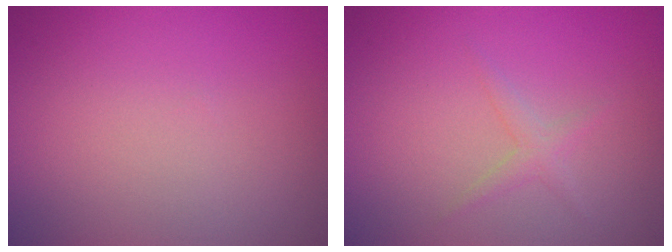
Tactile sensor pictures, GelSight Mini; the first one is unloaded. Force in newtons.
{"total": 1.2, "press": 1.2, "slide": 0.1}